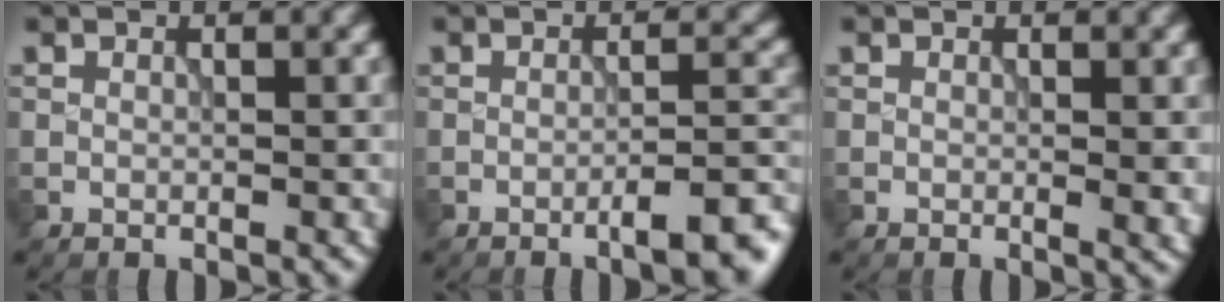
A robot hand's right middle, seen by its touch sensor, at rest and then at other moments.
{"total": 5.6, "force": [-3.3, 1.3, 4.3], "torque": [-0.047, 0.008, -0.046]}
{"total": 1.3, "force": [0.2, 0.3, 1.2], "torque": [-0.014, -0.007, 0.002]}